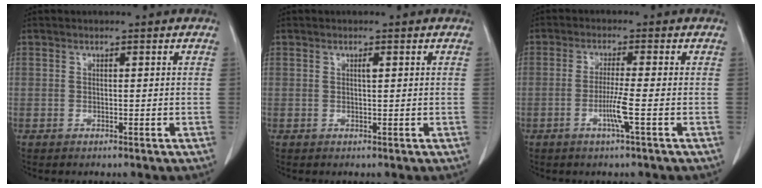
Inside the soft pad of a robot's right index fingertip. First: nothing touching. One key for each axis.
{"total": 0.7, "fx": 0.3, "fy": 0.1, "fz": 0.7, "tx": -0.013, "ty": 0.001, "tz": 0.004}
{"total": 4.1, "fx": -1.4, "fy": -0.7, "fz": 3.8, "tx": -0.075, "ty": -0.008, "tz": -0.029}